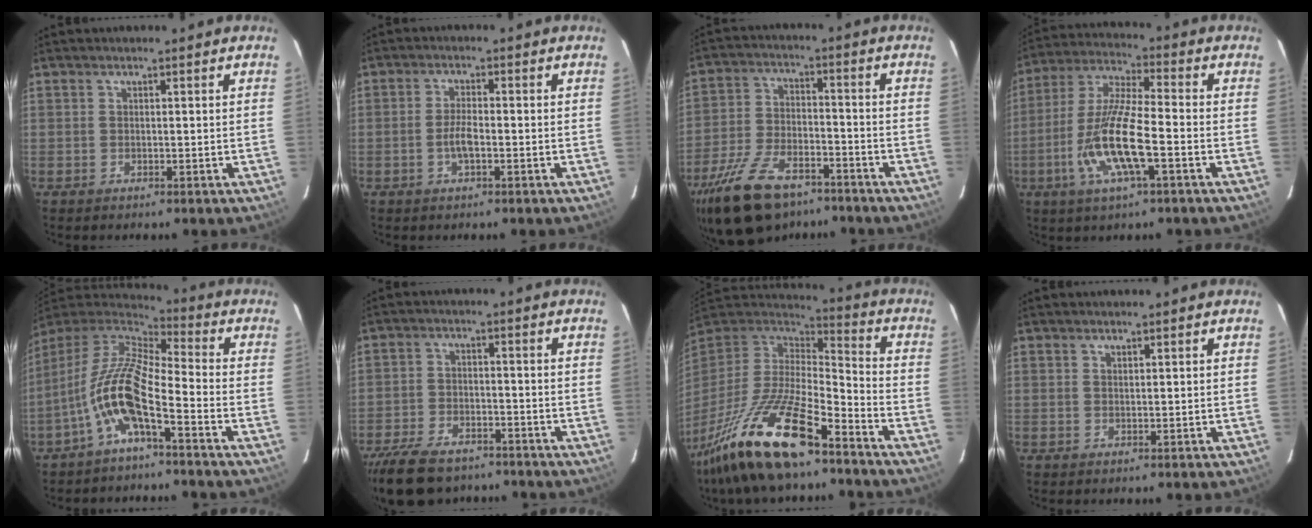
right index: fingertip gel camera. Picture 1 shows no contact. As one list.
[{"total": 3.5, "force": [-1.2, 1.1, 3.1], "torque": [-0.064, 0.002, -0.022]}, {"total": 18.5, "force": [-13.0, 8.8, 9.8], "torque": [-0.216, -0.021, -0.224]}, {"total": 14.0, "force": [-4.6, 2.6, 13.0], "torque": [-0.271, -0.009, -0.090]}, {"total": 12.6, "force": [-5.2, 3.1, 11.0], "torque": [-0.219, 0.004, -0.107]}, {"total": 13.9, "force": [-10.7, 6.3, 6.1], "torque": [-0.153, -0.011, -0.177]}, {"total": 23.5, "force": [-16.0, 6.7, 15.8], "torque": [-0.317, -0.041, -0.288]}, {"total": 0.5, "force": [0.5, 0.2, 0.2], "torque": [-0.002, 0.001, 0.009]}]